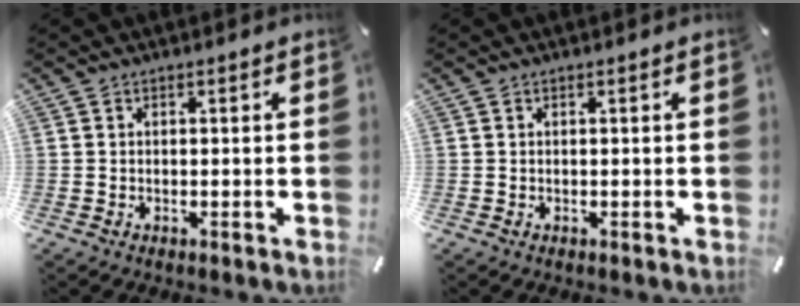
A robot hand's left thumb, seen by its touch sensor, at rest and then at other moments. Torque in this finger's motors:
{"motor_torque": [-0.17, -0.09, -0.06, 0.01, 0.00]}